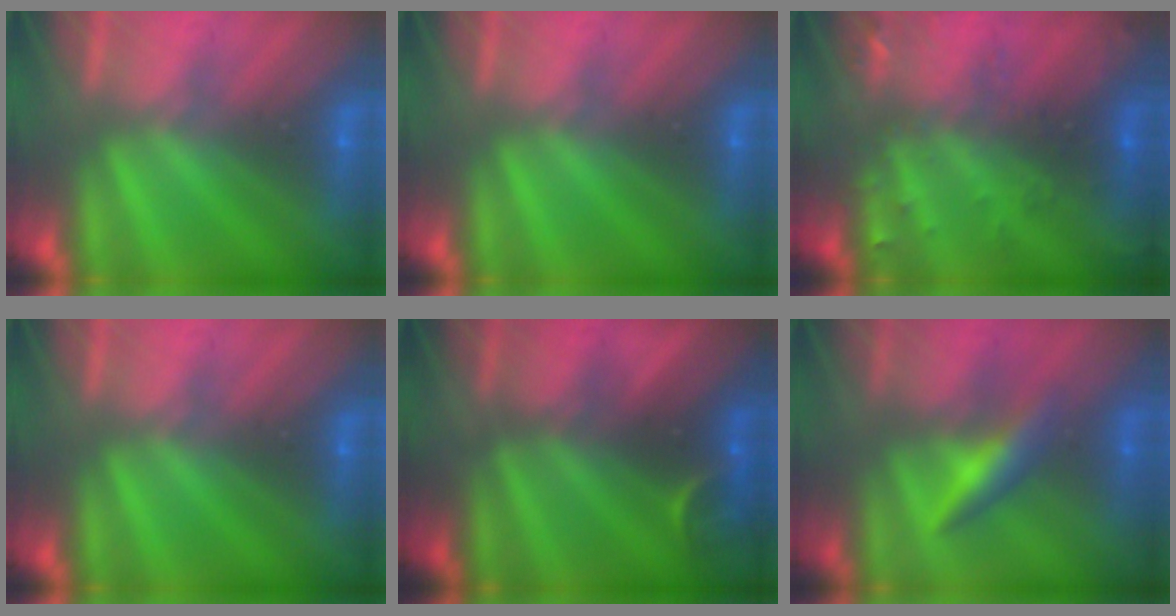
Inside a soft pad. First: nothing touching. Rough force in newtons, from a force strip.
{"total": 0.0}
{"total": 2.9}
{"total": 0.0}
{"total": 2.9}
{"total": 2.5}